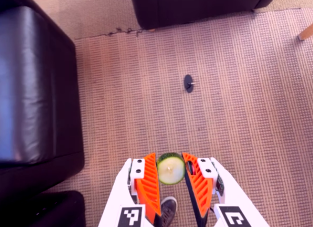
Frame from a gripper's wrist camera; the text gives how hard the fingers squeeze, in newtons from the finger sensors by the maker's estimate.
{"total": 8.5, "left": 8.5, "right": 8.6}